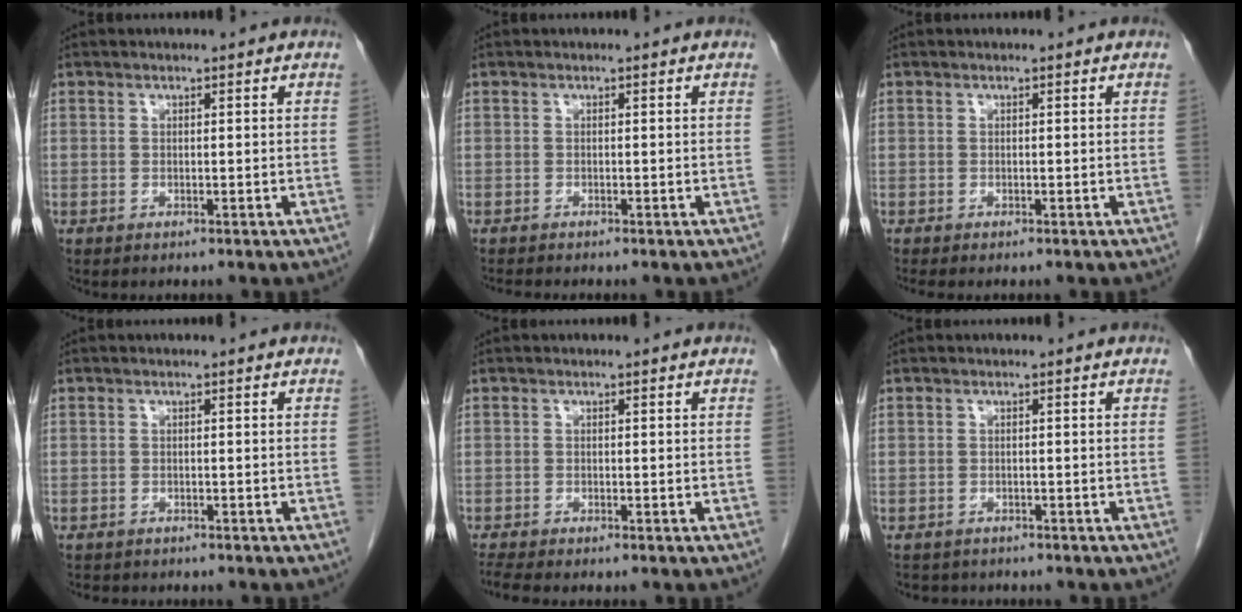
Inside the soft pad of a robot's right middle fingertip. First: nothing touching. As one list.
[{"total": 0.9, "force": [-0.9, -0.2, 0.1], "torque": [-0.007, -0.004, -0.018]}, {"total": 0.6, "force": [-0.6, 0.0, 0.3], "torque": [-0.004, -0.001, -0.008]}, {"total": 2.9, "force": [-2.5, 1.1, 0.8], "torque": [-0.017, -0.005, -0.032]}, {"total": 1.9, "force": [-1.8, -0.4, 0.6], "torque": [-0.021, -0.010, -0.037]}, {"total": 3.8, "force": [-3.4, 1.6, 0.5], "torque": [-0.008, -0.002, -0.047]}]